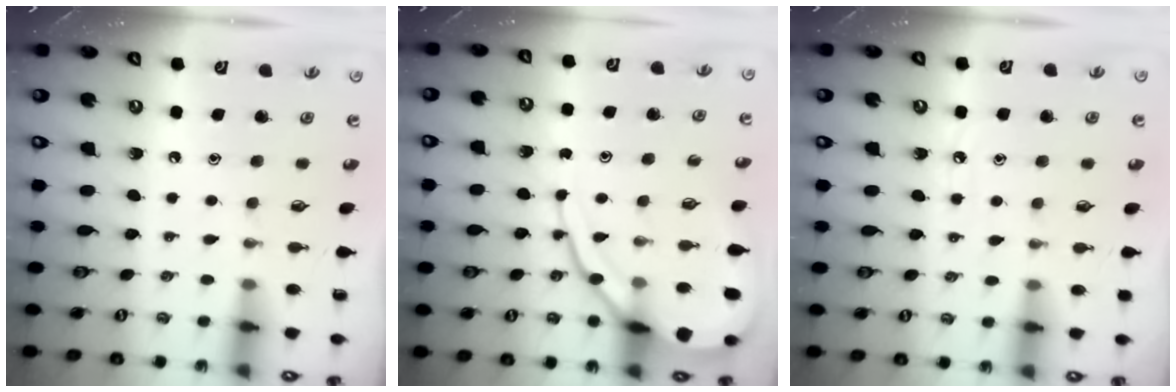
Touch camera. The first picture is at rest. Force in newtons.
{"total": 13.6, "press": 13.5, "slide": 1.5}
{"total": 4.2, "press": 4.1, "slide": 0.6}